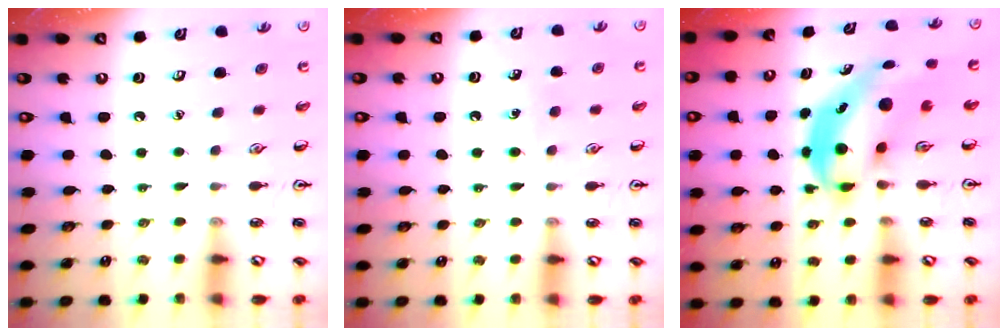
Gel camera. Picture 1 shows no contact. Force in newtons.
{"total": 4.2, "press": 3.9, "slide": 1.4}
{"total": 7.3, "press": 7.1, "slide": 1.8}